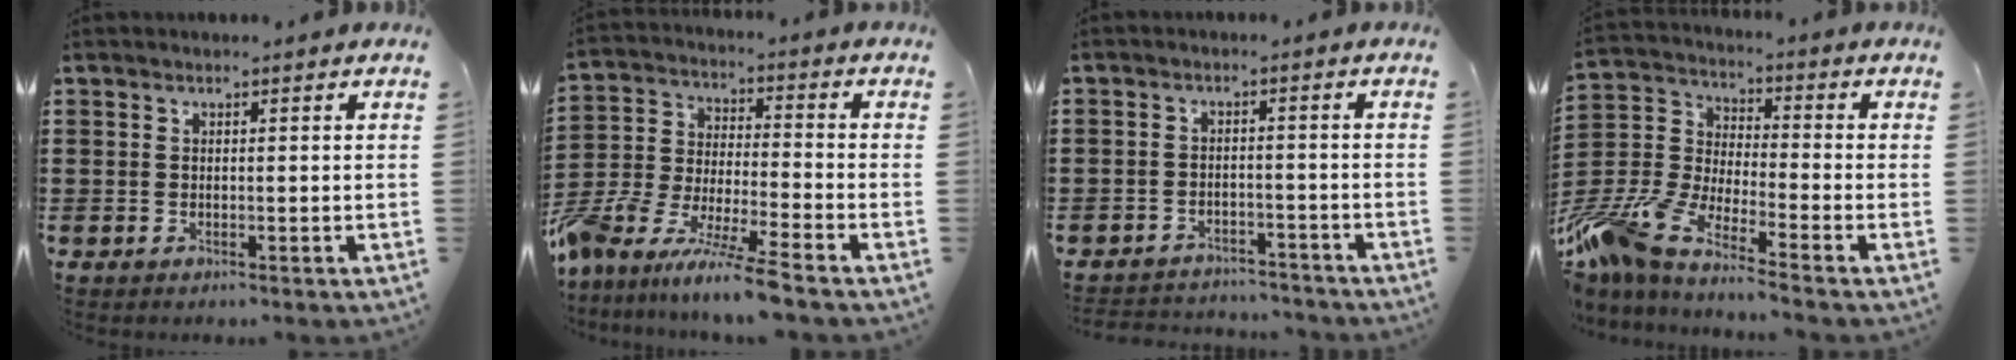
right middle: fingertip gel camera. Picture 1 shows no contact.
{"total": 9.2, "force": [-8.5, -0.6, 3.7], "torque": [-0.088, -0.011, -0.178]}
{"total": 3.2, "force": [-3.2, 0.5, -0.3], "torque": [-0.003, -0.002, -0.069]}
{"total": 8.6, "force": [-7.6, 0.8, 3.8], "torque": [-0.118, -0.011, -0.164]}